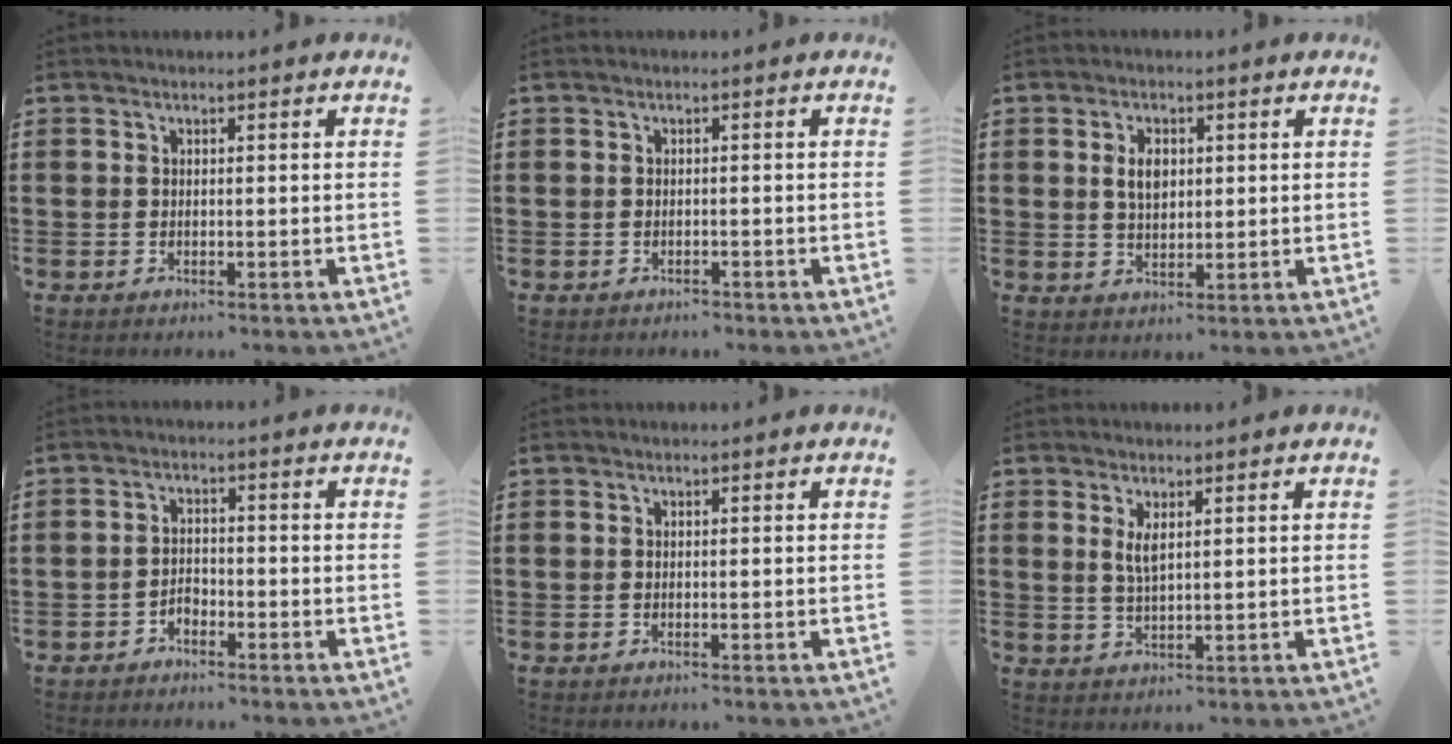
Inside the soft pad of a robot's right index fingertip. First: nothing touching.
{"total": 0.8, "force": [-0.8, 0.2, -0.1], "torque": [-0.001, 0.002, -0.018]}
{"total": 3.8, "force": [0.8, 2.2, 3.0], "torque": [-0.056, 0.008, 0.012]}
{"total": 1.8, "force": [-1.5, 0.9, 0.3], "torque": [-0.012, 0.004, -0.032]}
{"total": 0.0}
{"total": 2.8, "force": [1.2, 0.8, 2.4], "torque": [-0.051, 0.002, 0.020]}